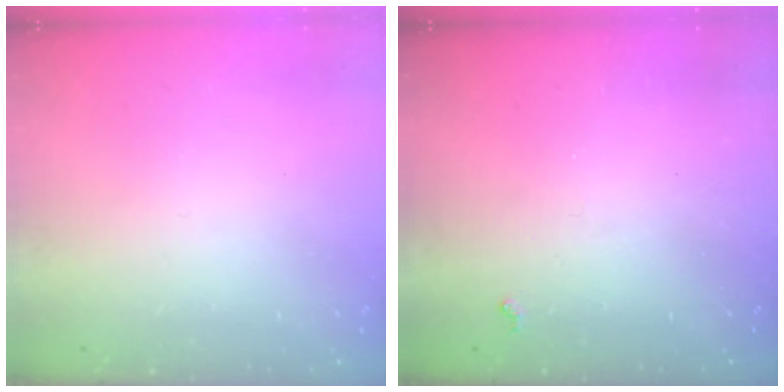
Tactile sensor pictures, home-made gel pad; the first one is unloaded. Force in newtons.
{"total": 3.0, "press": 3.0, "slide": 0.5}